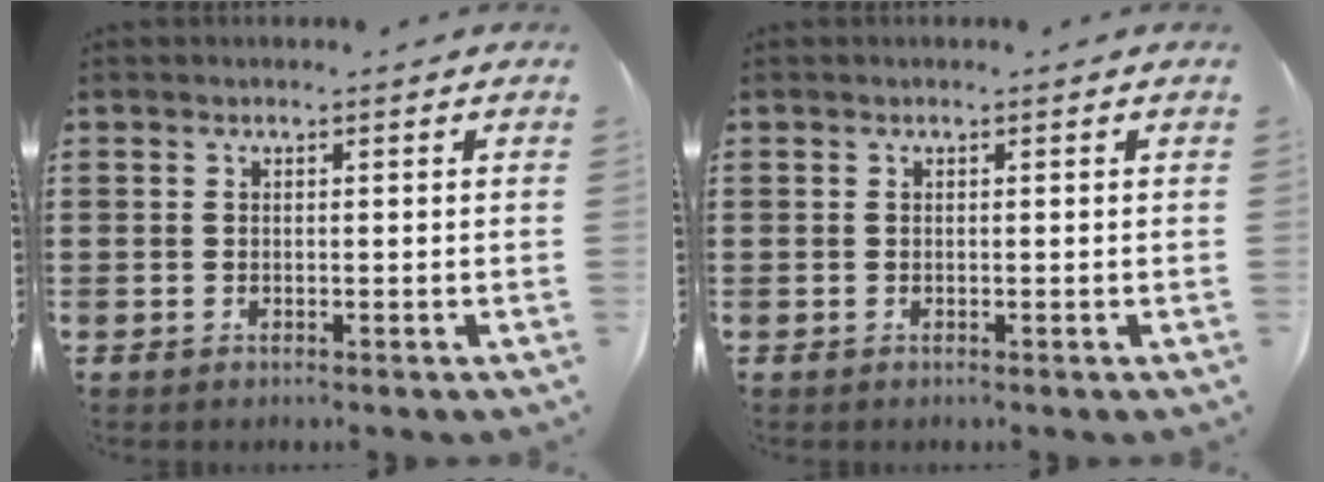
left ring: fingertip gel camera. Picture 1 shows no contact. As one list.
[{"total": 0.0}]